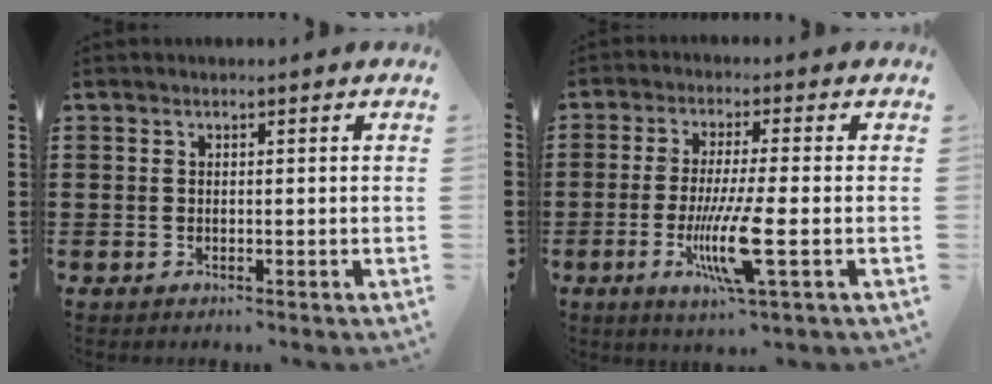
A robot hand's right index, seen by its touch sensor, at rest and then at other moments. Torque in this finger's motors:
{"motor_torque": [1.76, -0.38, 0.65, 0.13]}